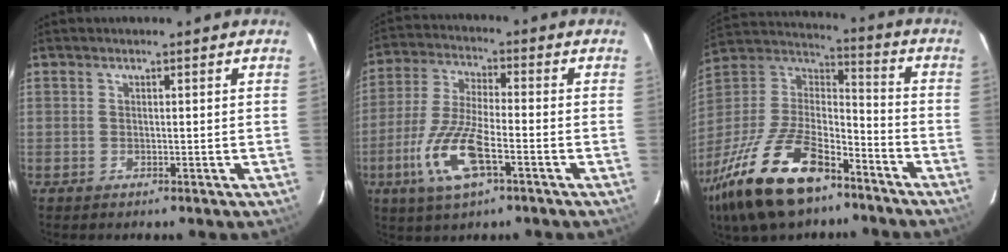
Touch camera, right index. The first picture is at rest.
{"total": 12.6, "force": [-5.3, 3.8, 10.8], "torque": [-0.235, -0.011, -0.103]}
{"total": 25.6, "force": [-16.1, 11.5, 16.2], "torque": [-0.343, -0.020, -0.277]}